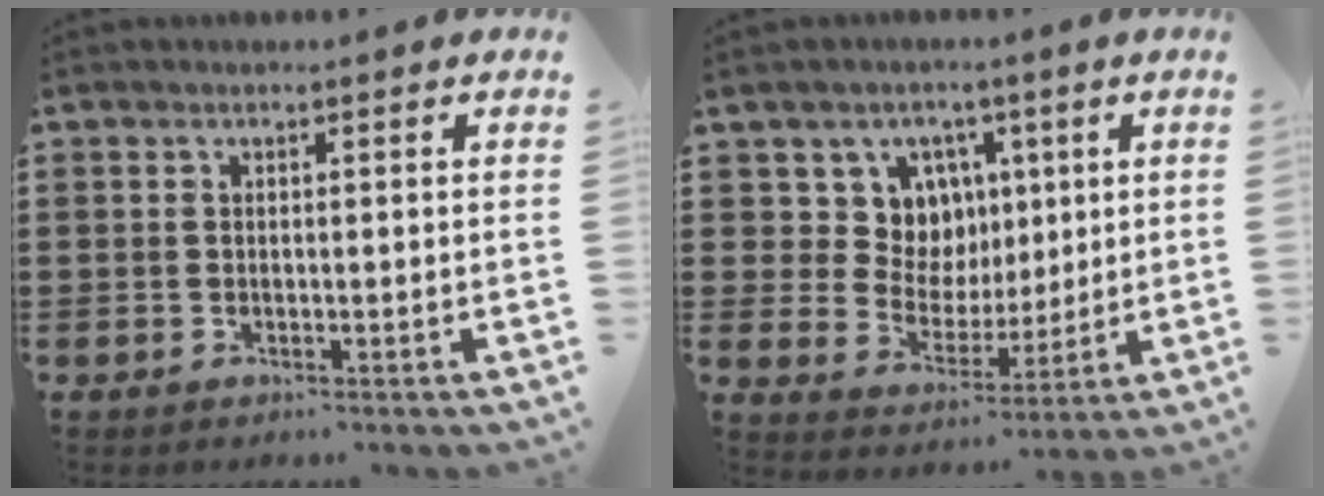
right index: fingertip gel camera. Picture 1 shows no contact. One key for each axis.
{"total": 8.3, "fx": 2.8, "fy": 7.6, "fz": 1.9, "tx": -0.067, "ty": -0.012, "tz": 0.054}